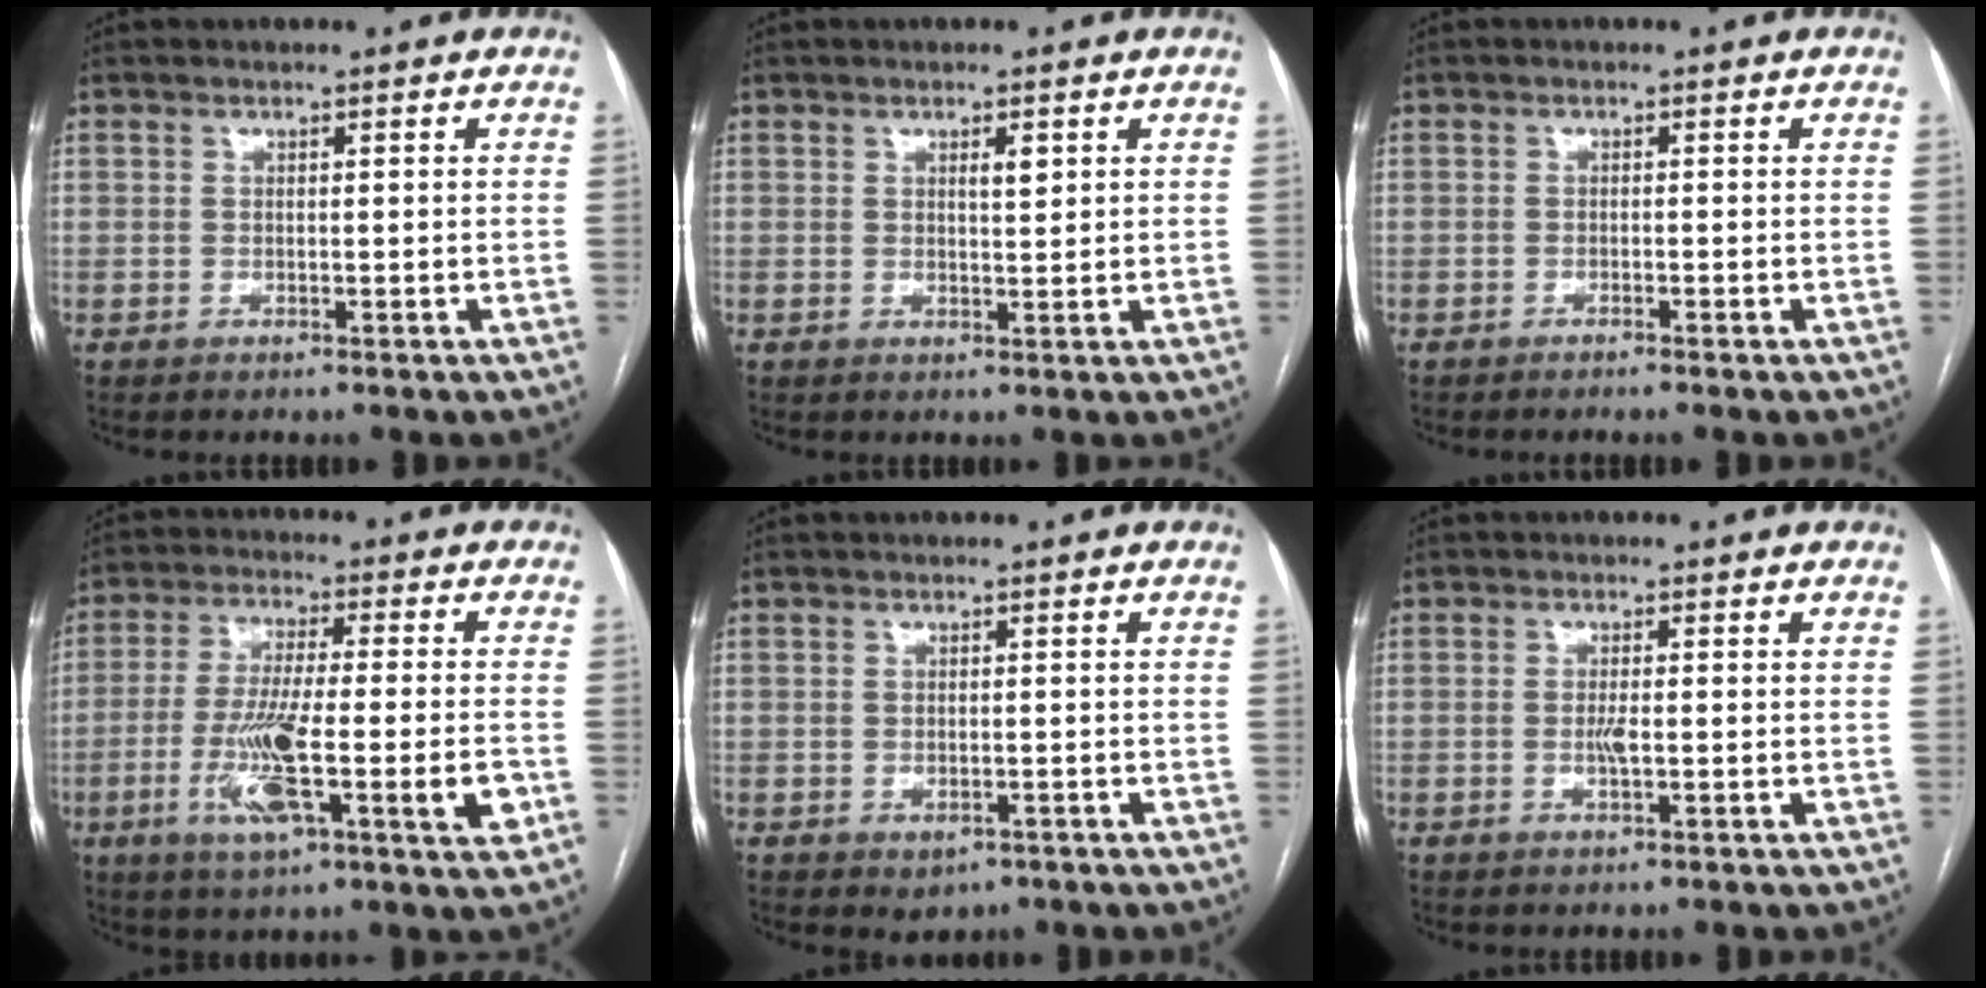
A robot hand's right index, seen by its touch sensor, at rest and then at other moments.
{"total": 2.0, "force": [1.0, 0.6, 1.6], "torque": [-0.027, -0.003, 0.016]}
{"total": 0.6, "force": [-0.5, -0.2, 0.2], "torque": [-0.006, 0.001, -0.010]}
{"total": 14.7, "force": [-4.2, 1.7, 14.0], "torque": [-0.251, -0.014, -0.070]}
{"total": 2.2, "force": [-1.0, 1.6, 1.2], "torque": [-0.011, 0.000, -0.003]}
{"total": 1.9, "force": [-0.3, 0.3, 1.8], "torque": [-0.038, -0.002, -0.005]}